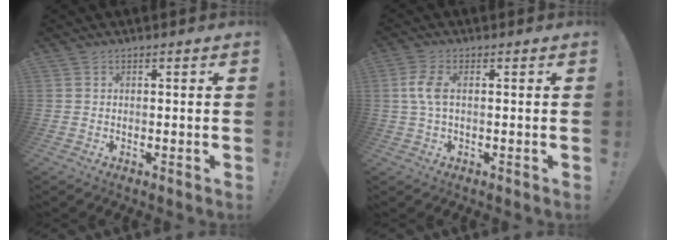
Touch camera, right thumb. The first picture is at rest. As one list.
[{"total": 5.4, "force": [0.3, 2.6, 4.8], "torque": [-0.108, 0.003, 0.003]}]